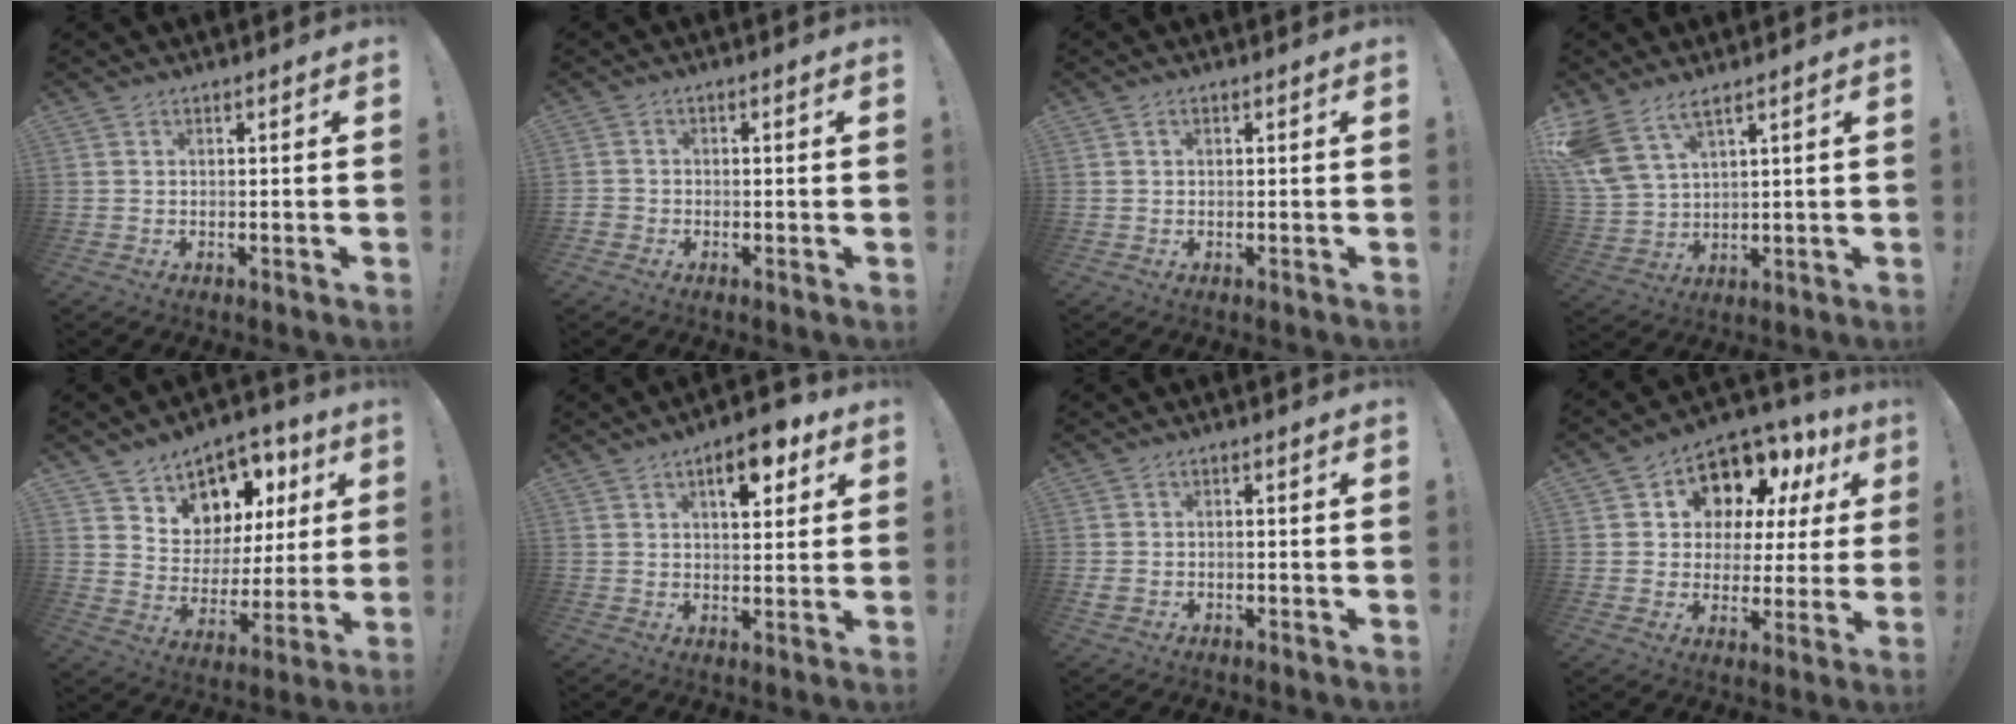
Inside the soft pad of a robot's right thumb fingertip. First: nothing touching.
{"total": 1.9, "force": [-1.1, 1.3, 0.8], "torque": [-0.013, 0.009, -0.020]}
{"total": 0.7, "force": [0.2, 0.5, 0.4], "torque": [-0.013, 0.004, 0.005]}
{"total": 8.7, "force": [6.3, 3.3, 5.1], "torque": [-0.113, -0.028, 0.126]}
{"total": 9.5, "force": [6.3, 6.9, 1.6], "torque": [-0.017, -0.066, 0.127]}
{"total": 9.2, "force": [4.8, 4.2, 6.7], "torque": [-0.073, -0.020, 0.078]}
{"total": 1.7, "force": [-1.0, 1.0, 0.9], "torque": [-0.017, 0.007, -0.015]}
{"total": 9.9, "force": [6.2, 6.9, 3.5], "torque": [-0.052, -0.060, 0.119]}